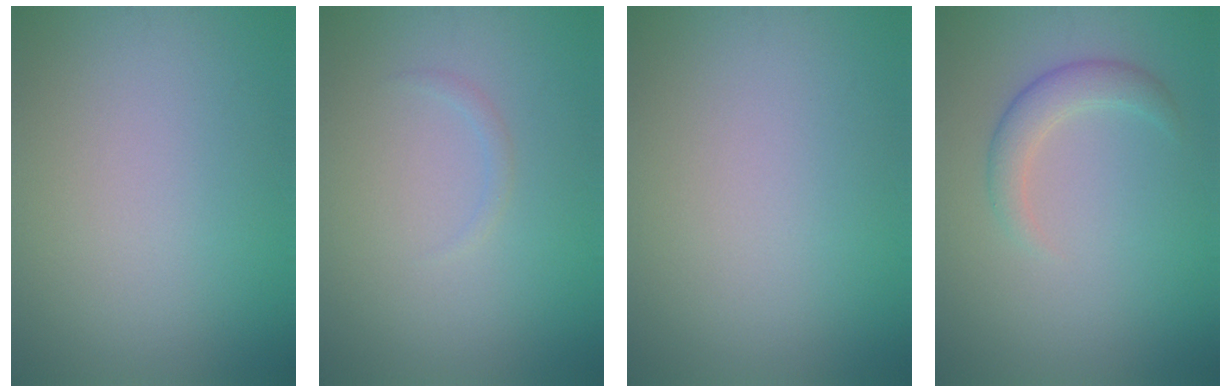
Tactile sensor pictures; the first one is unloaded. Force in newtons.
{"total": 0.7, "press": 0.7, "slide": 0.1}
{"total": 0.0}
{"total": 2.4, "press": 2.4, "slide": 0.1}